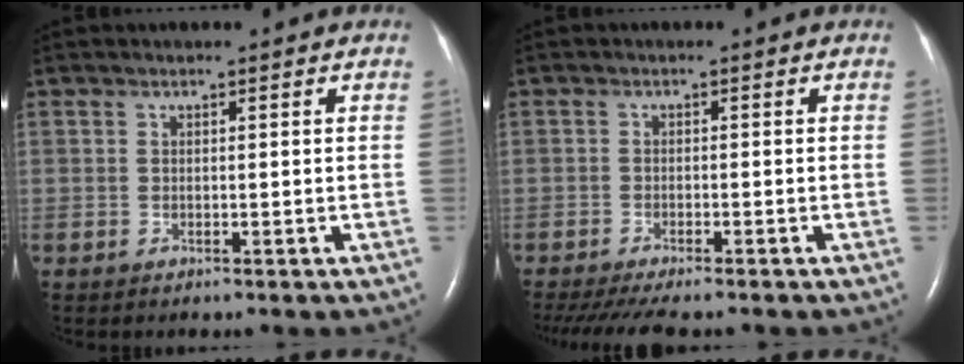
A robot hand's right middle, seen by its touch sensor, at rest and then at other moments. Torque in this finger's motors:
{"motor_torque": [0.20, -0.22, 0.05, 0.02]}